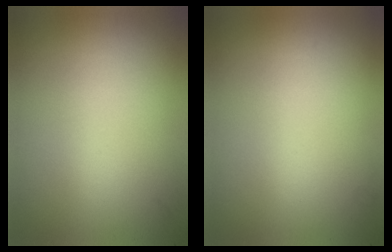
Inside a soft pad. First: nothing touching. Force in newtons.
{"total": 0.0}